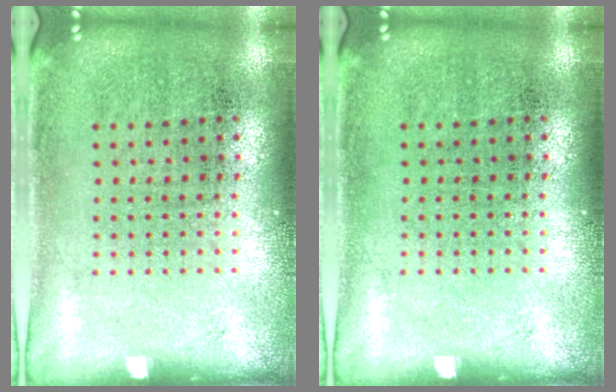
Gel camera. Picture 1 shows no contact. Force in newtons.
{"total": 0.0}